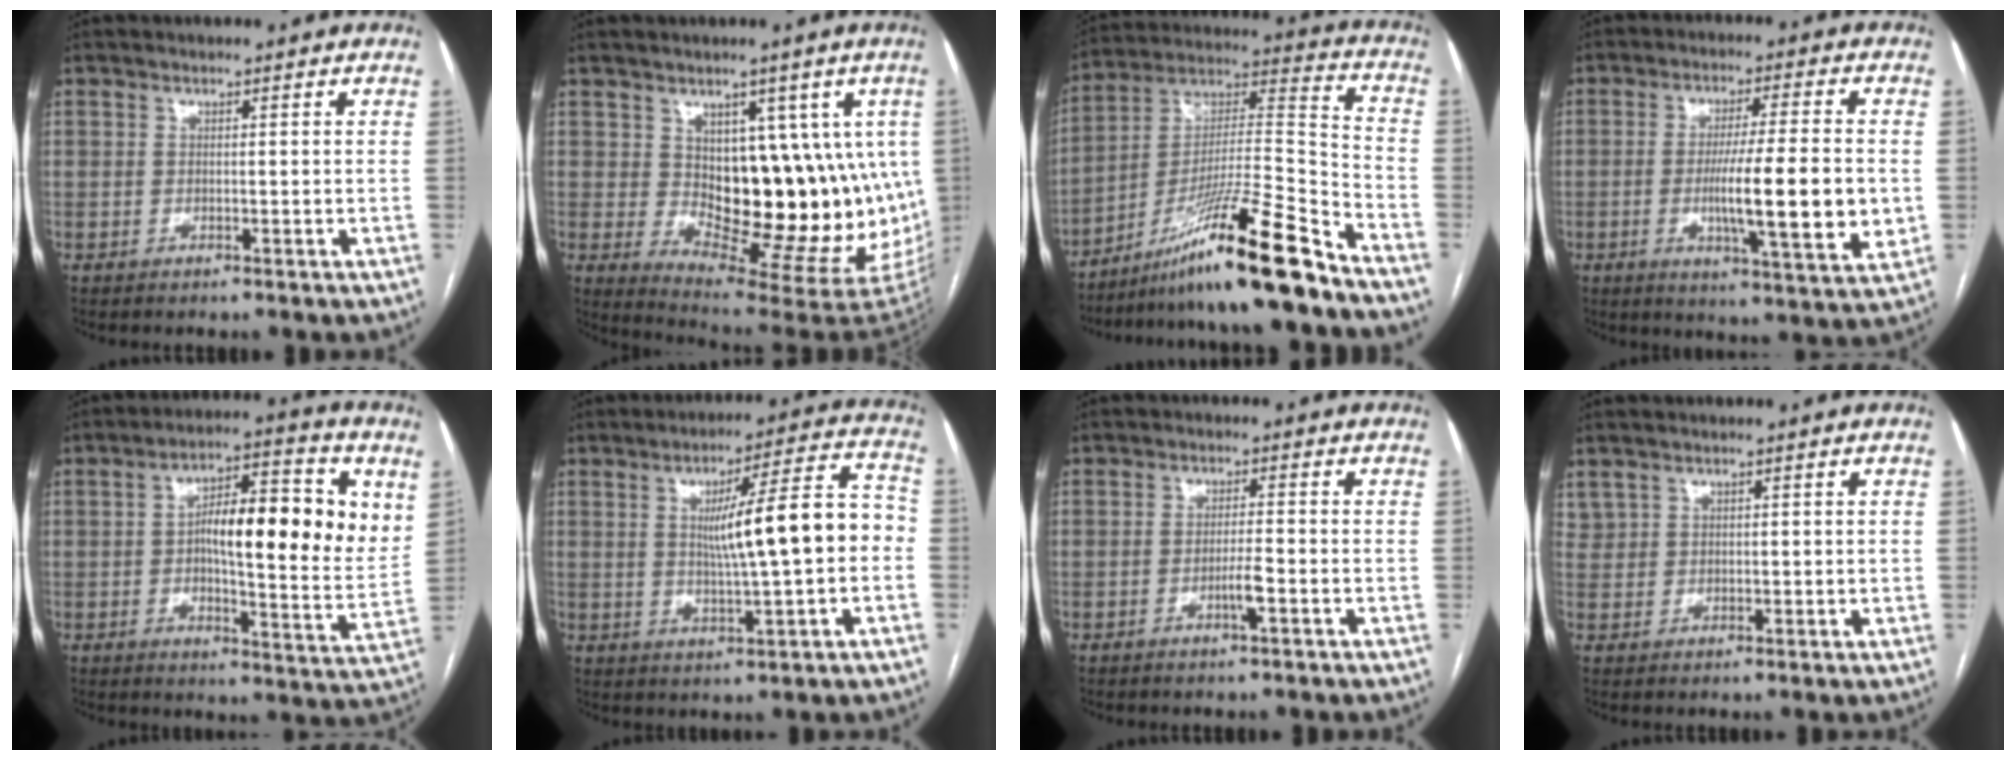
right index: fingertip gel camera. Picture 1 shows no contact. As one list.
[{"total": 15.4, "force": [2.3, 7.8, 13.1], "torque": [-0.155, -0.001, 0.048]}, {"total": 18.8, "force": [-13.8, -1.4, 12.7], "torque": [-0.236, -0.008, -0.240]}, {"total": 13.5, "force": [-1.6, 1.0, 13.4], "torque": [-0.213, -0.016, -0.029]}, {"total": 17.6, "force": [3.8, 4.7, 16.6], "torque": [-0.243, 0.020, 0.053]}, {"total": 12.7, "force": [0.0, 1.3, 12.6], "torque": [-0.187, 0.026, 0.004]}, {"total": 2.7, "force": [-1.1, 0.0, 2.4], "torque": [-0.046, -0.002, -0.021]}, {"total": 2.4, "force": [1.8, 1.5, 0.3], "torque": [-0.001, 0.005, 0.038]}]